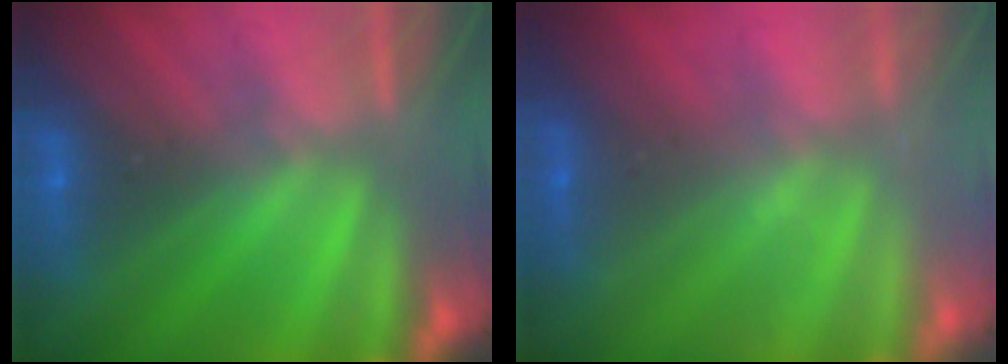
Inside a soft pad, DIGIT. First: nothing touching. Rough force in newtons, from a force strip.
{"total": 2.2}